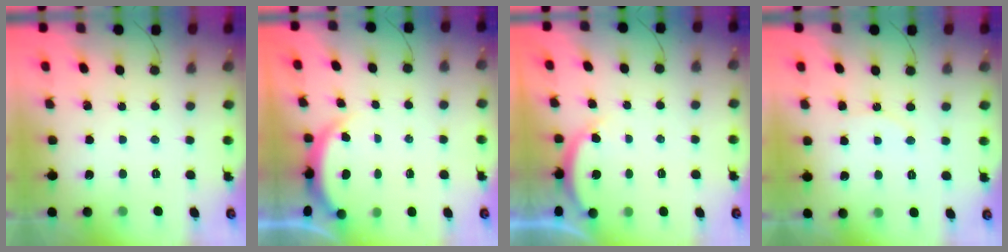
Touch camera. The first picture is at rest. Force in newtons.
{"total": 3.1, "press": 3.1, "slide": 0.3}
{"total": 4.0, "press": 4.0, "slide": 0.6}
{"total": 5.8, "press": 5.8, "slide": 0.6}